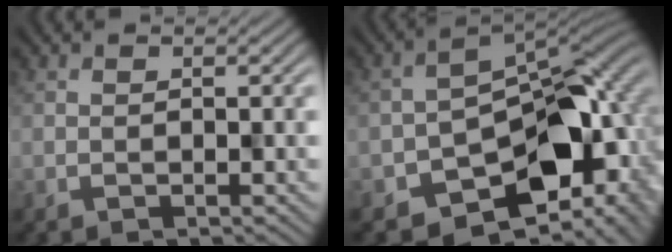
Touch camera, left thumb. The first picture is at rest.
{"total": 10.4, "force": [-4.5, 6.8, 6.5], "torque": [-0.077, -0.020, -0.077]}